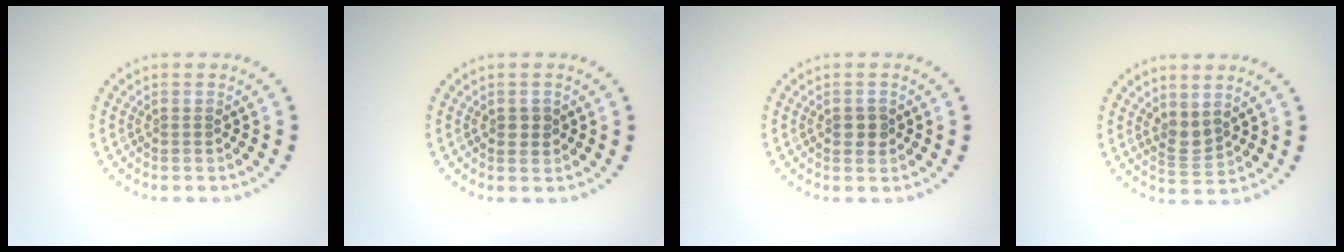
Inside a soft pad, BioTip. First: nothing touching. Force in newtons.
{"total": 1.4, "press": 1.4, "slide": 0.0}
{"total": 1.5, "press": 1.5, "slide": 0.1}
{"total": 2.0, "press": 1.6, "slide": 1.2}